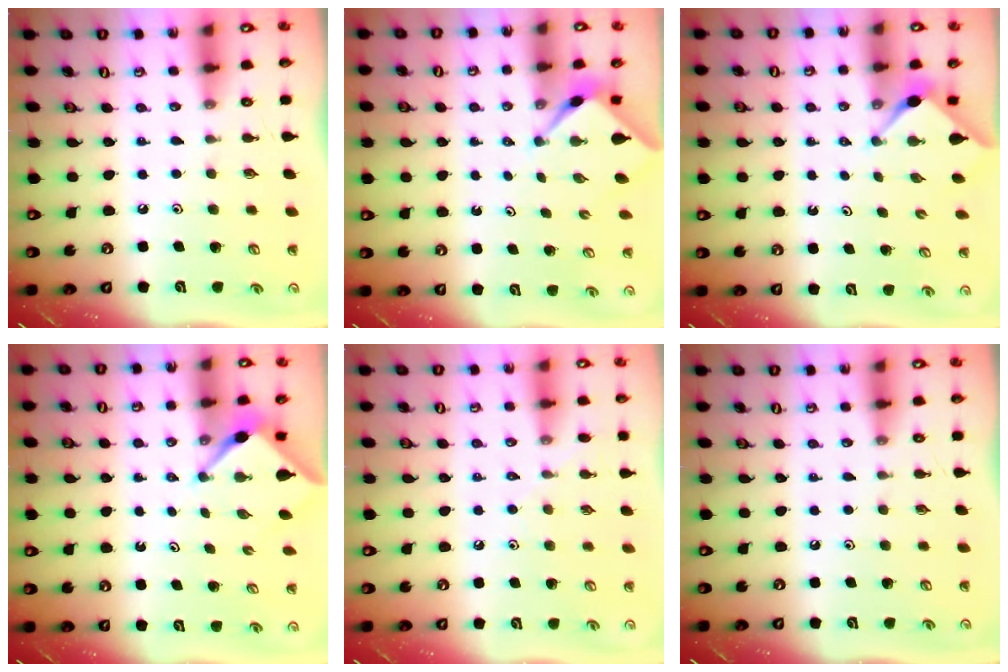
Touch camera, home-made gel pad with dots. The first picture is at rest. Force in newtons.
{"total": 2.3, "press": 2.3, "slide": 0.4}
{"total": 3.0, "press": 3.0, "slide": 0.3}
{"total": 3.8, "press": 3.8, "slide": 0.3}
{"total": 5.2, "press": 5.1, "slide": 0.8}
{"total": 0.0}